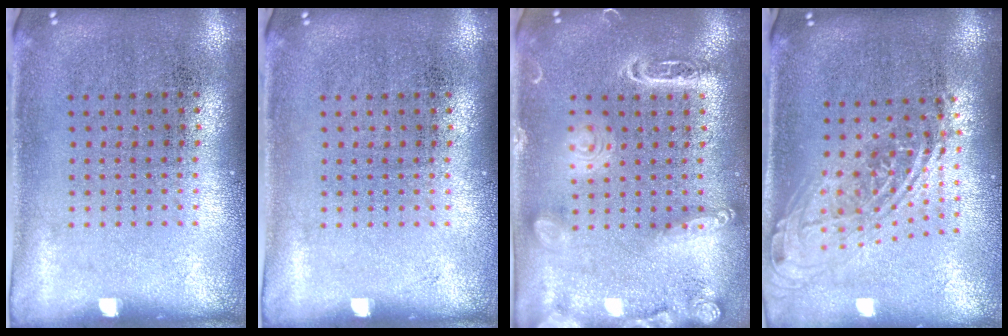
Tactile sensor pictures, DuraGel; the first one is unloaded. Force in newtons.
{"total": 0.0}
{"total": 1.9, "press": 1.9, "slide": 0.1}
{"total": 1.9, "press": 1.5, "slide": 1.2}